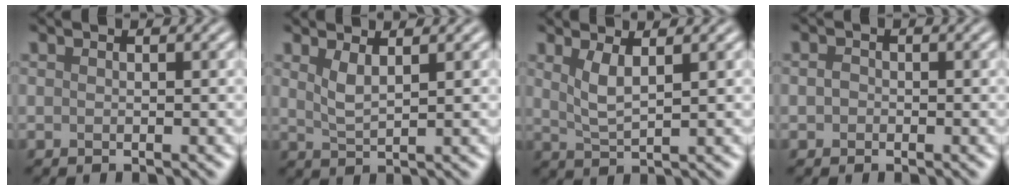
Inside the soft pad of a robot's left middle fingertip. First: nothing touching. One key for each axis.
{"total": 2.1, "fx": 1.2, "fy": 0.6, "fz": 1.6, "tx": -0.033, "ty": -0.006, "tz": 0.026}
{"total": 2.6, "fx": 1.2, "fy": 0.7, "fz": 2.2, "tx": -0.046, "ty": -0.007, "tz": 0.028}
{"total": 0.9, "fx": -0.1, "fy": 0.8, "fz": 0.4, "tx": -0.006, "ty": -0.002, "tz": -0.005}